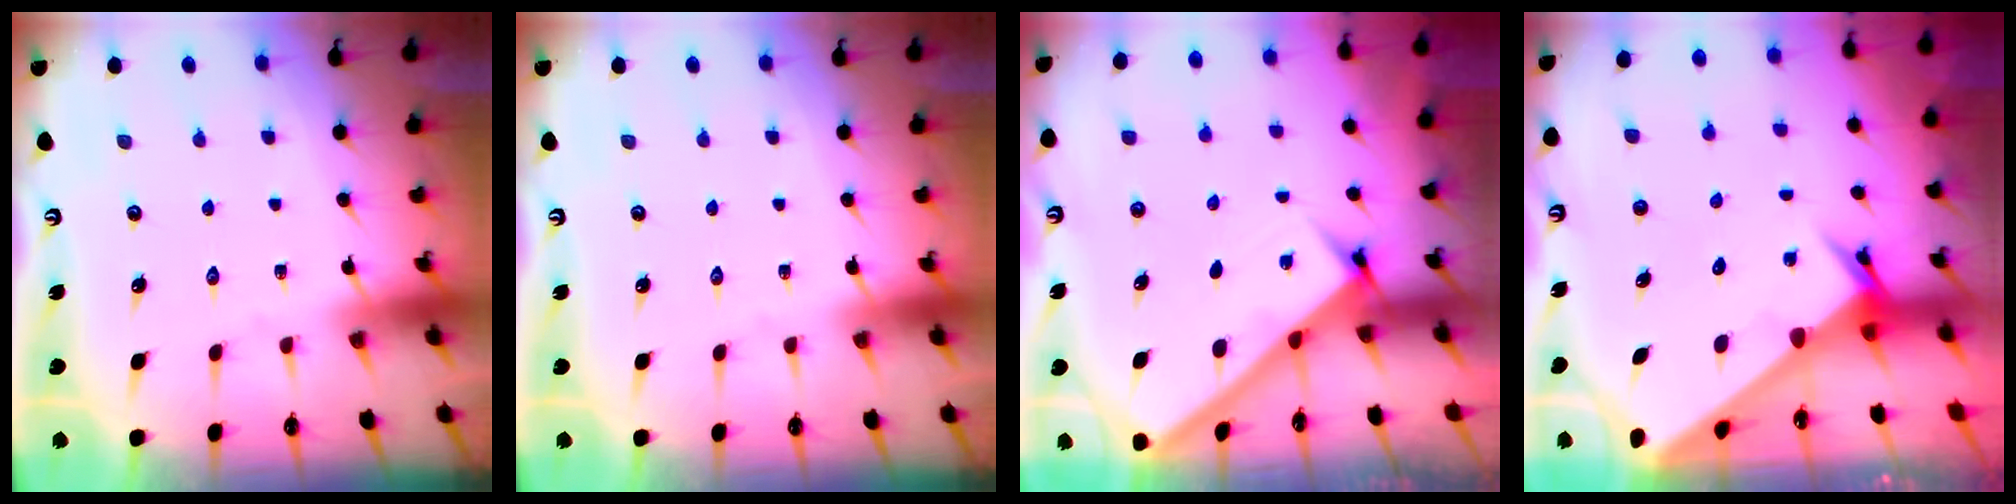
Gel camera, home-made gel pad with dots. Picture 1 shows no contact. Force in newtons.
{"total": 0.0}
{"total": 3.0, "press": 3.0, "slide": 0.1}
{"total": 2.4, "press": 2.4, "slide": 0.2}